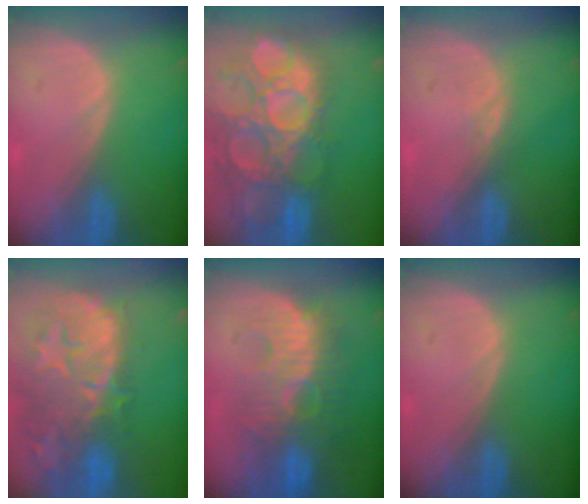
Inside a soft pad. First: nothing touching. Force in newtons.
{"total": 15.1, "press": 12.6, "slide": 8.4}
{"total": 1.1, "press": 1.0, "slide": 0.5}
{"total": 14.5, "press": 11.8, "slide": 8.5}
{"total": 10.0, "press": 9.6, "slide": 2.7}
{"total": 0.0}